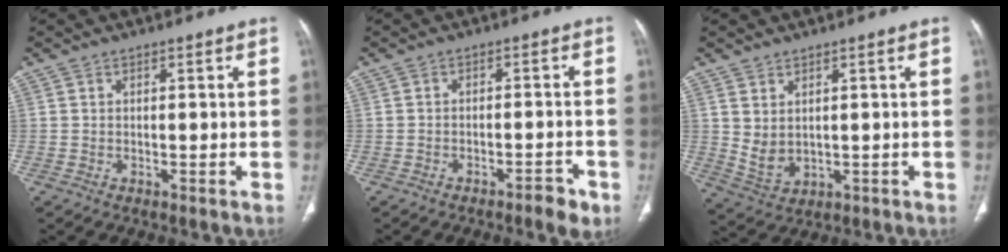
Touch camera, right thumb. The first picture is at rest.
{"total": 4.1, "force": [-2.6, 1.5, 2.8], "torque": [-0.031, 0.017, -0.034]}
{"total": 4.7, "force": [1.2, 3.2, 3.2], "torque": [-0.055, -0.013, 0.042]}